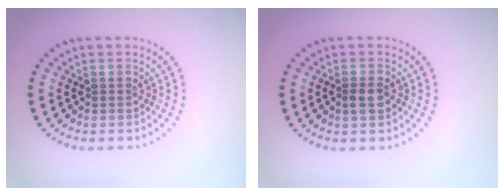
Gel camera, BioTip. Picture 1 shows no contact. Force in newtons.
{"total": 1.7, "press": 1.6, "slide": 0.5}